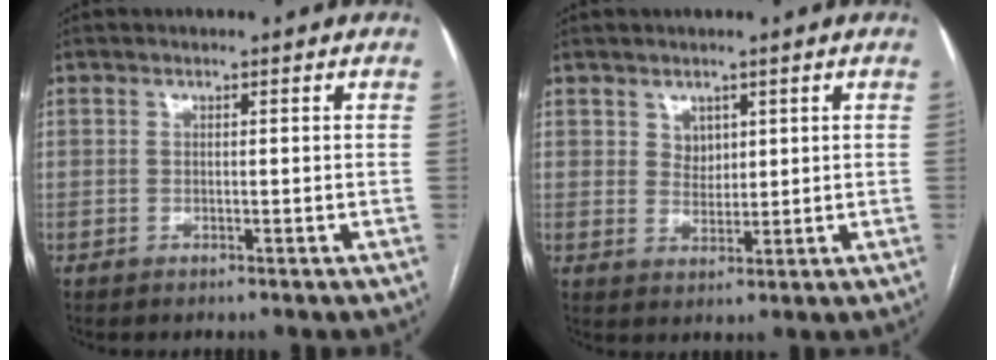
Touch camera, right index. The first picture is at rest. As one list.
[{"total": 2.7, "force": [1.4, 2.1, 1.0], "torque": [-0.017, 0.000, 0.028]}]